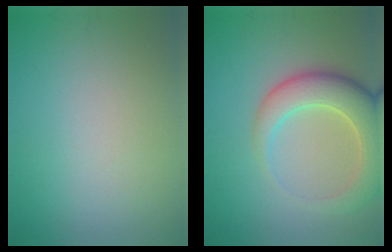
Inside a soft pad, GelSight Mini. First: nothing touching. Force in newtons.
{"total": 7.0, "press": 7.0, "slide": 0.7}